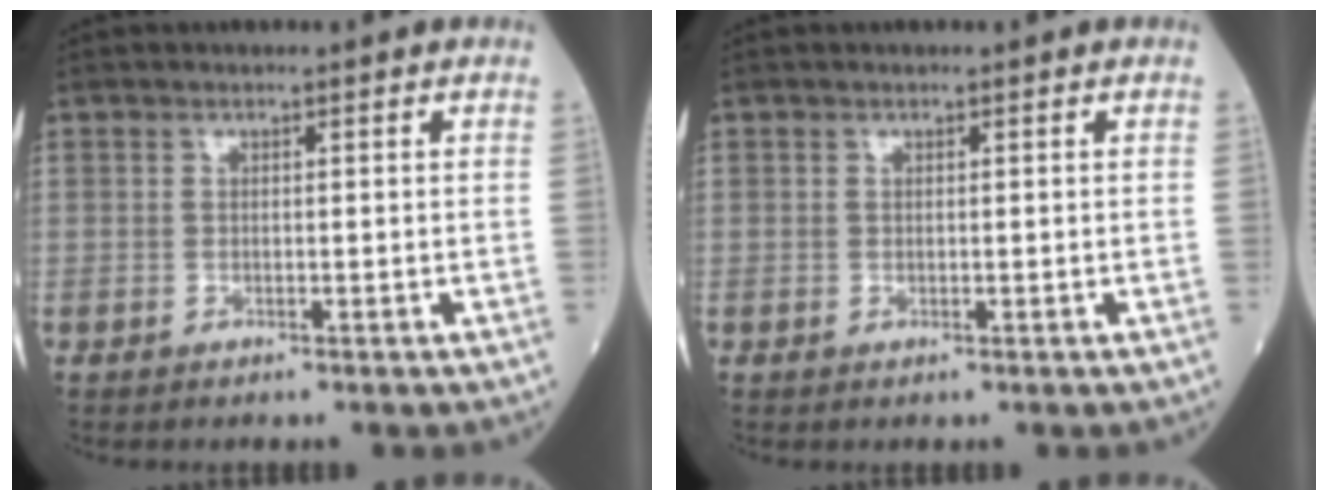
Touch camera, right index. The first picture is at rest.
{"total": 0.0}